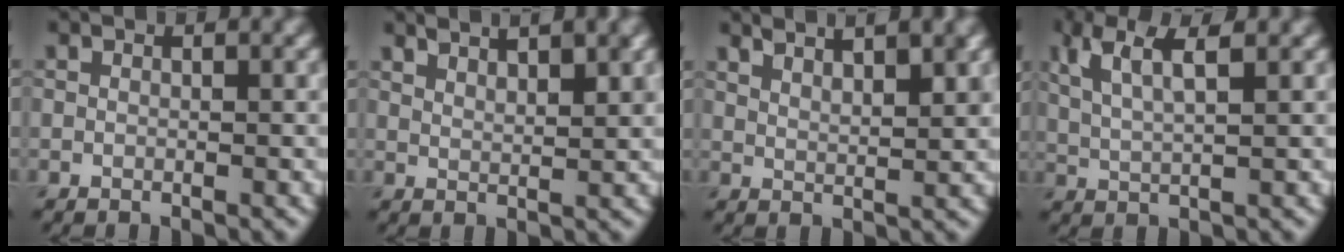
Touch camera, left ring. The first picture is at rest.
{"total": 4.1, "force": [3.1, 1.2, 2.5], "torque": [-0.012, 0.013, 0.030]}
{"total": 5.0, "force": [3.7, 1.5, 3.0], "torque": [-0.020, 0.019, 0.034]}
{"total": 4.3, "force": [2.2, 1.2, 3.5], "torque": [-0.073, 0.006, 0.046]}